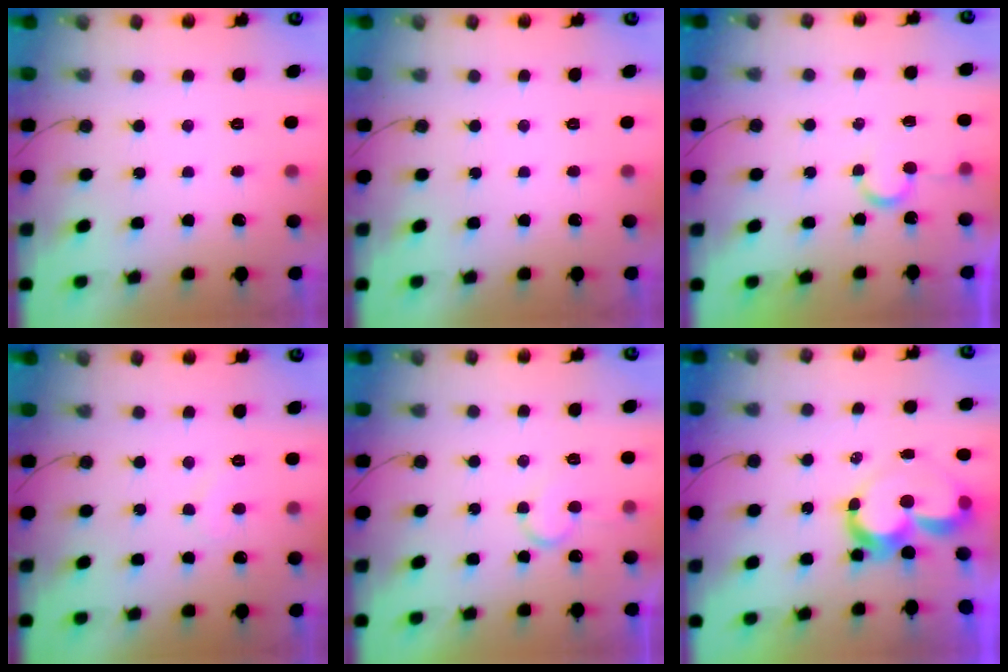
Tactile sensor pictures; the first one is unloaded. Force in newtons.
{"total": 0.0}
{"total": 4.9, "press": 4.9, "slide": 0.3}
{"total": 5.5, "press": 5.5, "slide": 0.5}
{"total": 7.6, "press": 7.5, "slide": 0.8}
{"total": 9.0, "press": 9.0, "slide": 0.7}